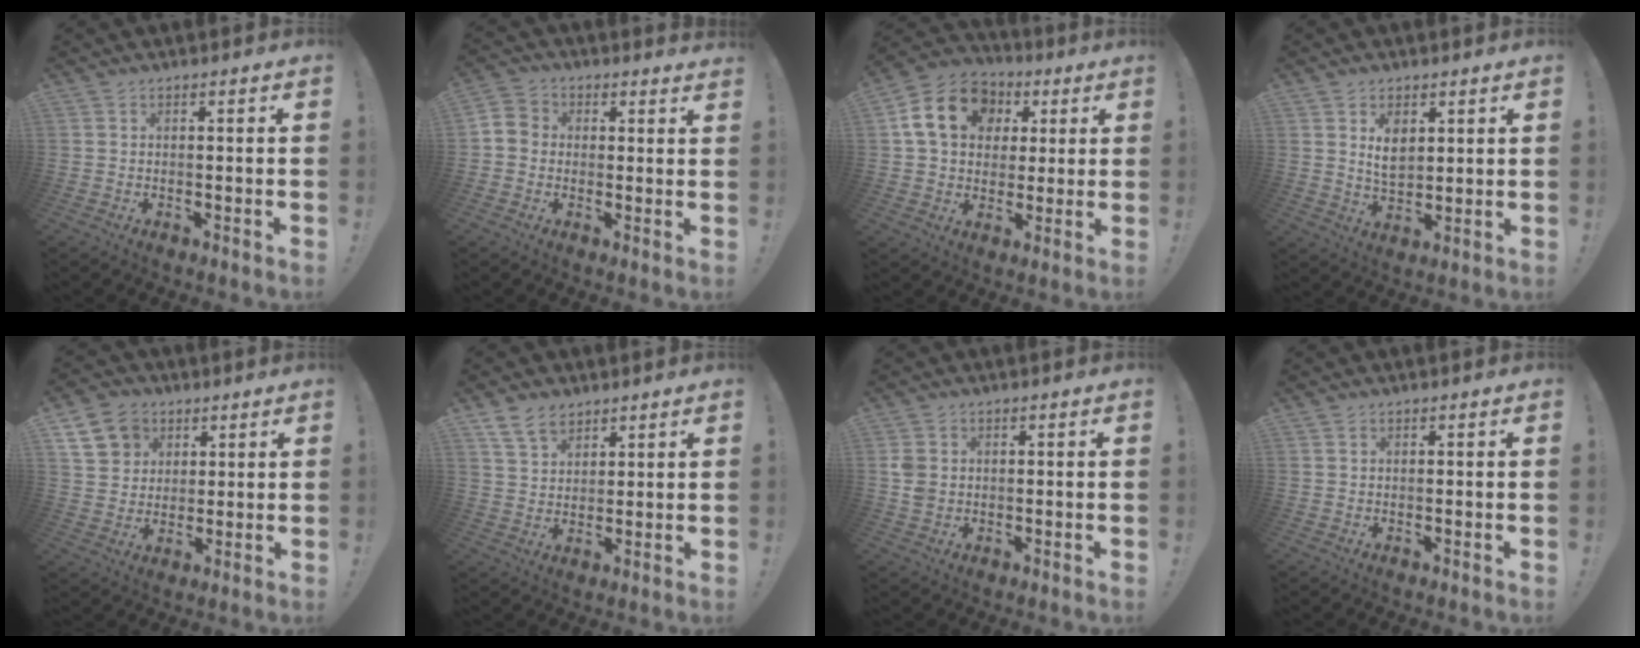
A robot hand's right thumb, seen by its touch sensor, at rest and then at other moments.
{"total": 4.8, "force": [0.3, 4.4, 1.8], "torque": [-0.029, 0.012, 0.009]}
{"total": 16.9, "force": [5.3, 12.9, 9.5], "torque": [-0.143, -0.001, 0.105]}
{"total": 6.0, "force": [2.7, 4.0, 3.6], "torque": [-0.059, -0.012, 0.049]}
{"total": 11.8, "force": [5.2, 9.7, 4.2], "torque": [-0.063, -0.017, 0.109]}
{"total": 8.1, "force": [5.5, 5.0, 3.2], "torque": [-0.055, -0.021, 0.107]}
{"total": 4.3, "force": [0.7, 3.6, 2.2], "torque": [-0.037, 0.002, 0.015]}
{"total": 0.0}